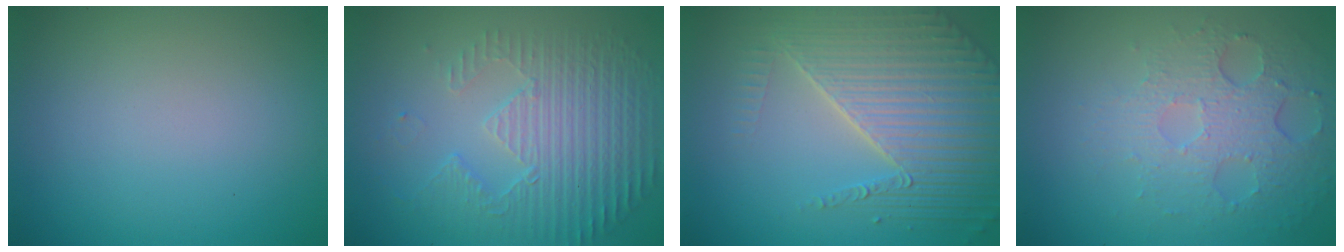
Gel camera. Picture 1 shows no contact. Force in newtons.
{"total": 5.4, "press": 3.6, "slide": 4.1}
{"total": 6.3, "press": 5.0, "slide": 3.7}
{"total": 5.2, "press": 3.4, "slide": 3.9}